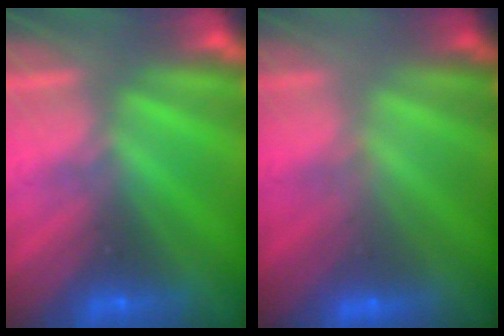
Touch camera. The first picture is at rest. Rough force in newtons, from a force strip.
{"total": 2.3}